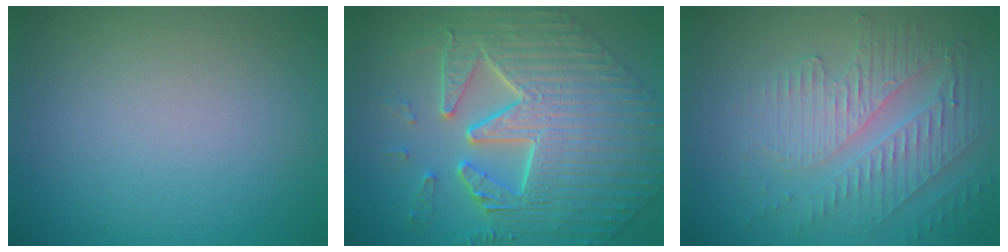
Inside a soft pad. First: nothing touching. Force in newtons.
{"total": 10.4, "press": 7.3, "slide": 7.4}
{"total": 5.0, "press": 3.4, "slide": 3.6}